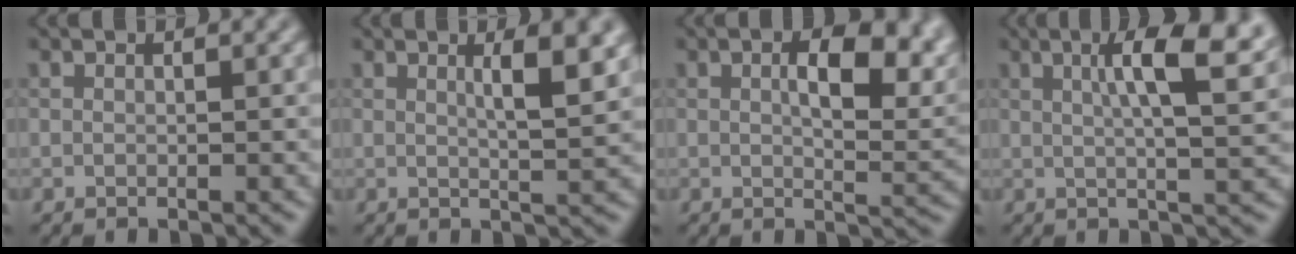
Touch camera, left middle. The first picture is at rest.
{"total": 4.3, "force": [1.3, 1.1, 4.0], "torque": [-0.052, 0.001, 0.018]}
{"total": 8.1, "force": [2.1, 3.6, 6.9], "torque": [-0.102, -0.001, 0.037]}
{"total": 8.0, "force": [2.7, 2.0, 7.2], "torque": [-0.094, 0.011, 0.038]}